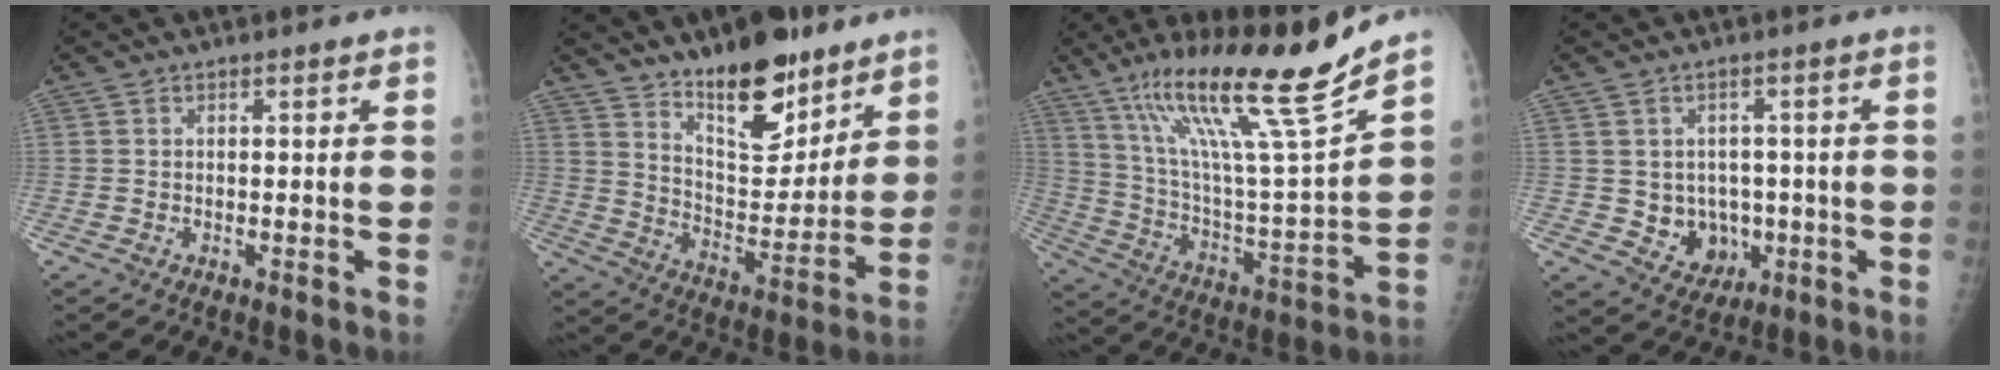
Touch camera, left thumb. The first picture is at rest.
{"total": 17.3, "force": [12.3, 6.9, 10.0], "torque": [-0.105, -0.094, 0.208]}
{"total": 23.3, "force": [16.0, 1.3, 16.8], "torque": [-0.261, -0.067, 0.285]}
{"total": 7.2, "force": [-0.9, 6.3, 3.4], "torque": [-0.014, 0.003, 0.003]}